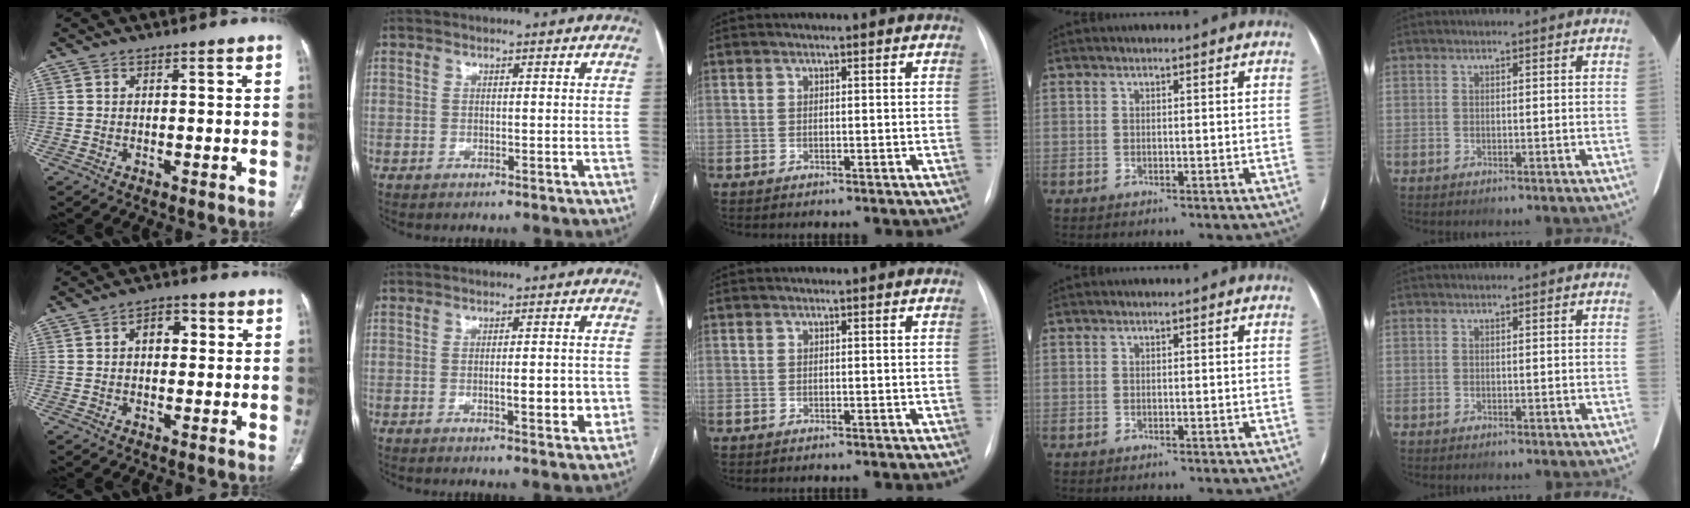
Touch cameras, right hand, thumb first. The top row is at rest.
{"thumb": {"total": 4.8, "force": [0.8, 3.2, 3.5], "torque": [-0.032, 0.012, 0.006]}, "index": {"total": 4.8, "force": [-0.9, 1.2, 4.6], "torque": [-0.064, -0.003, -0.009]}}